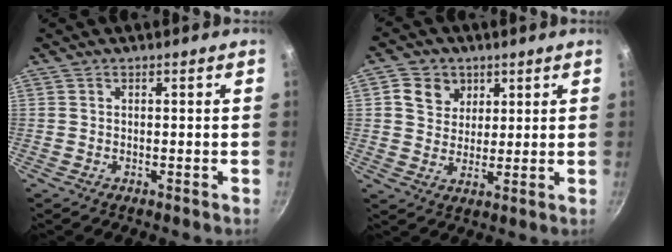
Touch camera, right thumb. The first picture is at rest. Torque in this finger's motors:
{"motor_torque": [-0.48, 0.61, -0.29, 0.27, 0.13]}